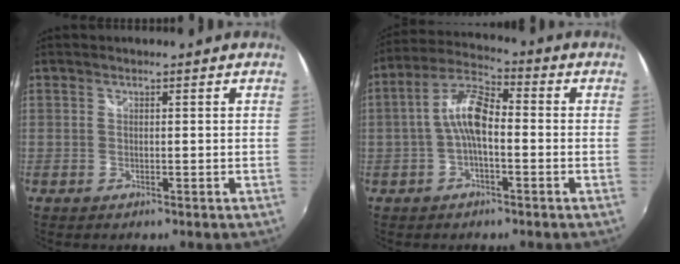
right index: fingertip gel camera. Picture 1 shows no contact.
{"total": 8.2, "force": [-1.3, 3.2, 7.5], "torque": [-0.163, 0.023, -0.028]}